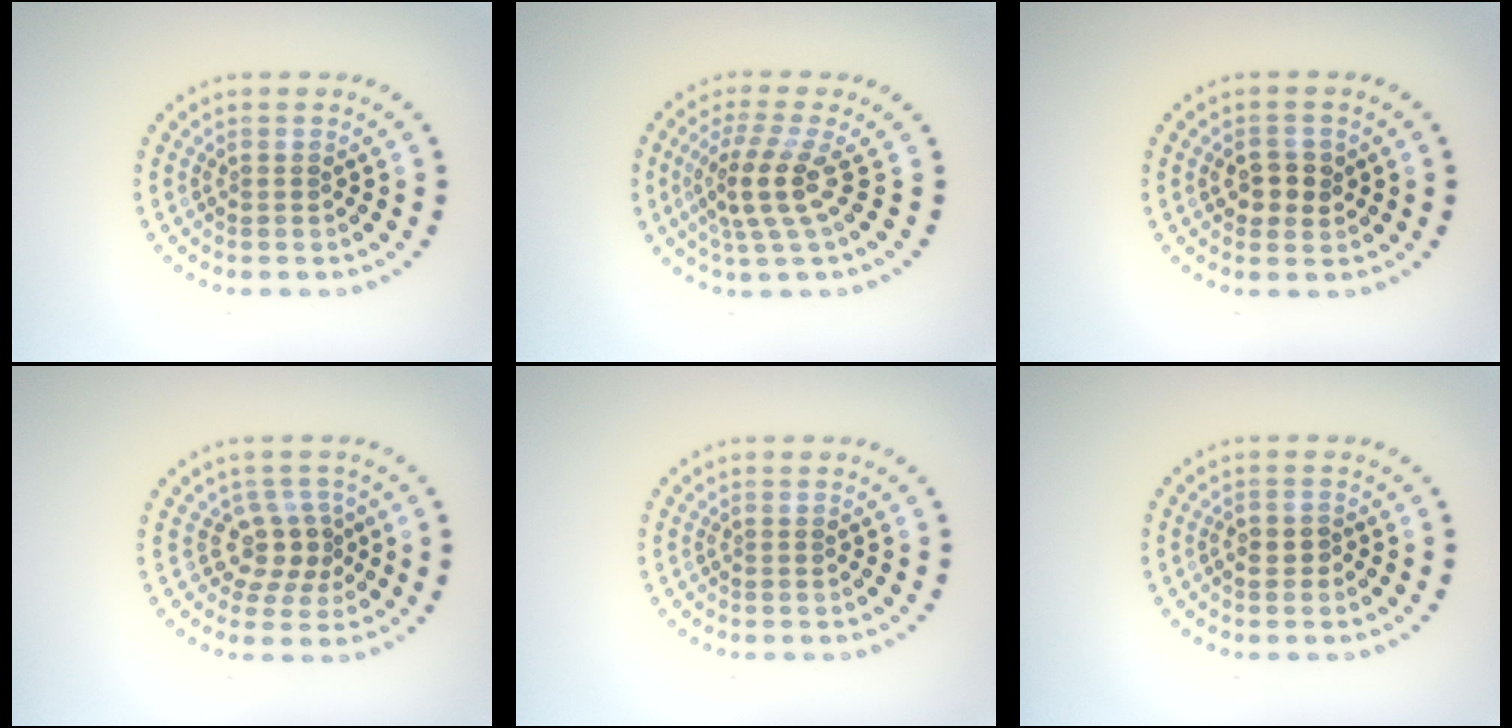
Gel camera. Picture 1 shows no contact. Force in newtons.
{"total": 3.5, "press": 2.7, "slide": 2.3}
{"total": 2.4, "press": 2.3, "slide": 0.4}
{"total": 2.9, "press": 2.3, "slide": 1.8}
{"total": 0.0}
{"total": 1.0, "press": 0.9, "slide": 0.4}